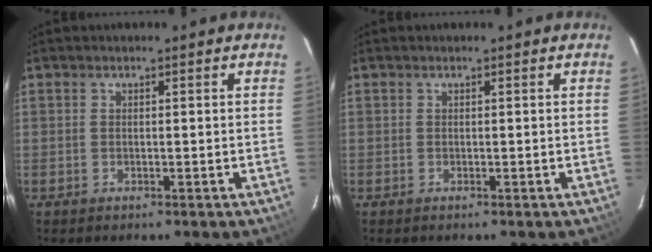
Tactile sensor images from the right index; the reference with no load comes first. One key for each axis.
{"total": 0.0}